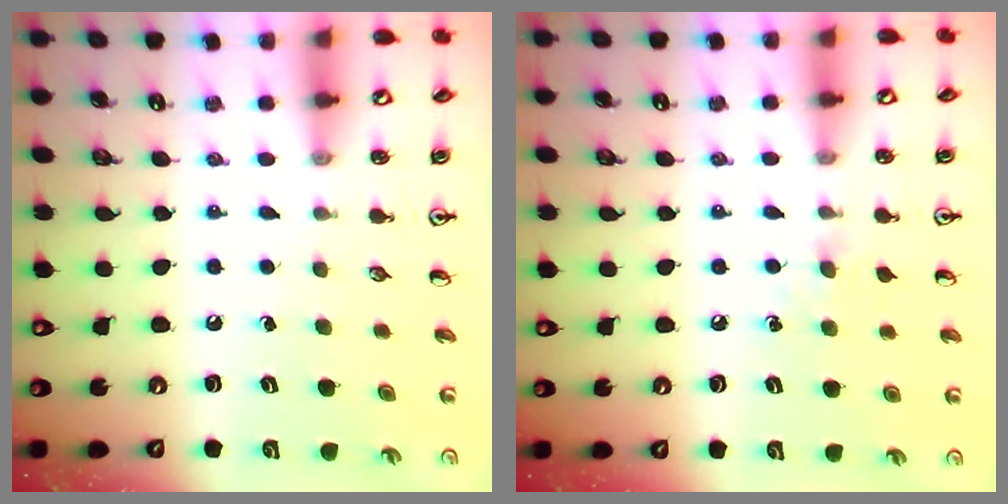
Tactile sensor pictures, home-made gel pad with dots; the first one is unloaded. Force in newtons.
{"total": 4.4, "press": 4.3, "slide": 0.7}